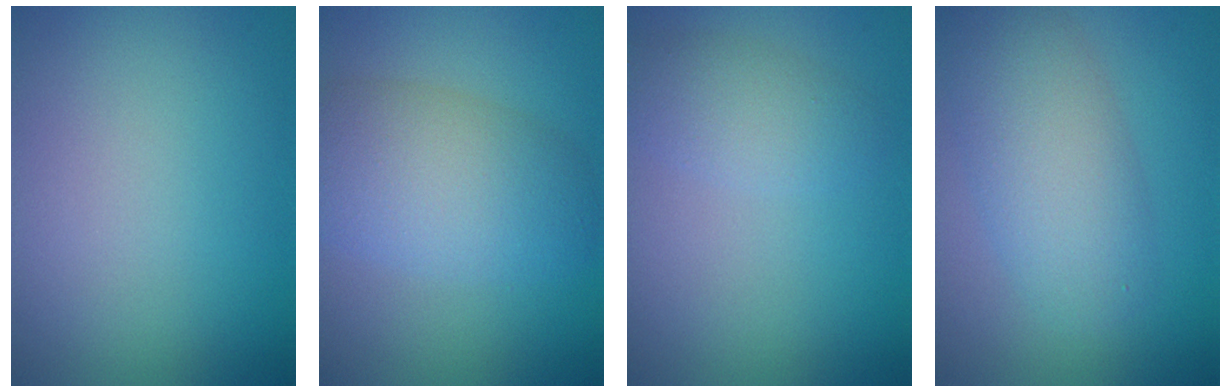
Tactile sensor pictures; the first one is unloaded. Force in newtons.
{"total": 6.3, "press": 6.3, "slide": 0.3}
{"total": 2.4, "press": 2.4, "slide": 0.1}
{"total": 5.5, "press": 5.5, "slide": 0.2}